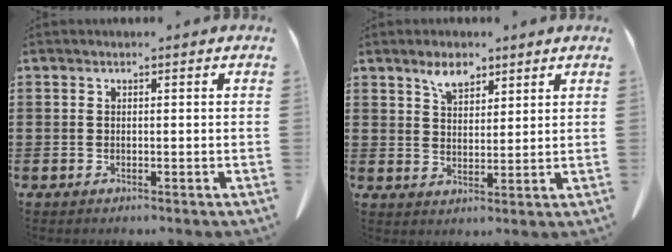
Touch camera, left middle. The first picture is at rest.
{"total": 4.4, "force": [3.2, 2.2, 2.1], "torque": [-0.041, 0.004, 0.058]}